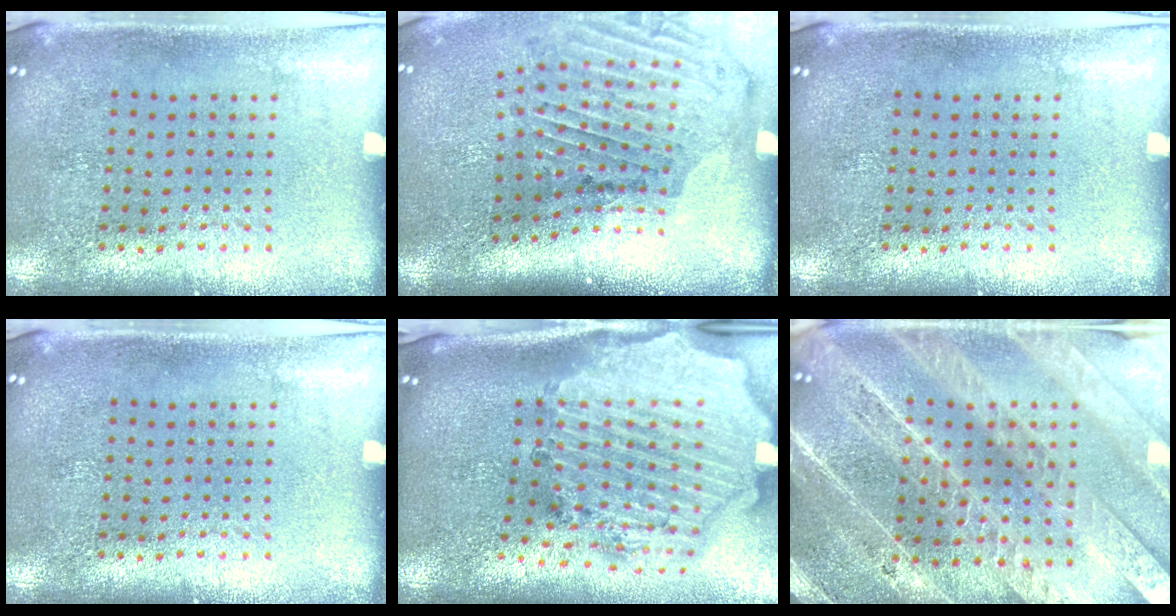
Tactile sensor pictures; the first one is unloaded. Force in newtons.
{"total": 2.0, "press": 1.7, "slide": 1.1}
{"total": 0.0}
{"total": 0.0}
{"total": 4.0, "press": 3.2, "slide": 2.3}
{"total": 4.7, "press": 4.1, "slide": 2.3}